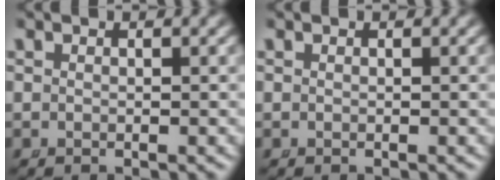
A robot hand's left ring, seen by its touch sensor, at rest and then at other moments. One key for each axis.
{"total": 0.0}